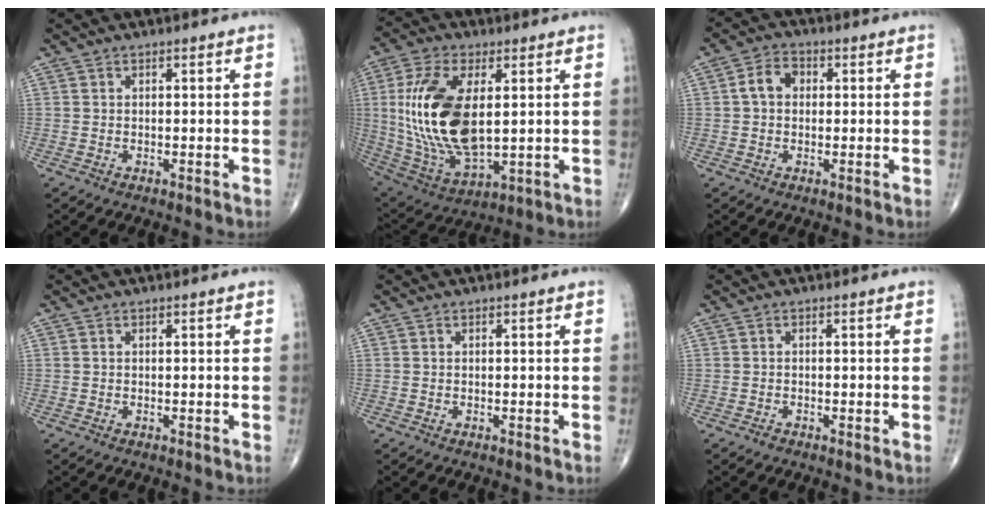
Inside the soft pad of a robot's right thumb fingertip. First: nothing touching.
{"total": 20.6, "force": [2.3, 10.2, 17.7], "torque": [-0.359, -0.018, 0.054]}
{"total": 4.7, "force": [0.4, 3.6, 3.1], "torque": [-0.049, 0.016, 0.000]}
{"total": 0.0}
{"total": 0.0}
{"total": 0.7, "force": [-0.4, 0.3, 0.5], "torque": [-0.007, -0.001, -0.010]}